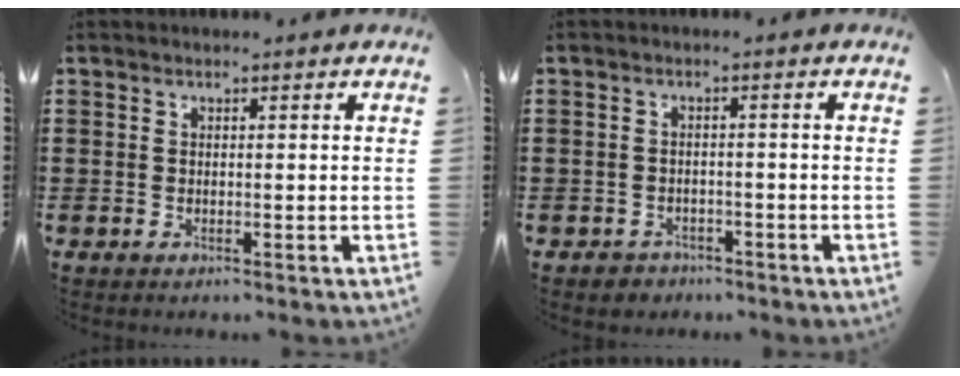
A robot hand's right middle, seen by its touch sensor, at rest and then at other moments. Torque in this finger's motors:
{"motor_torque": [0.00, 0.05, 0.01, 0.02]}